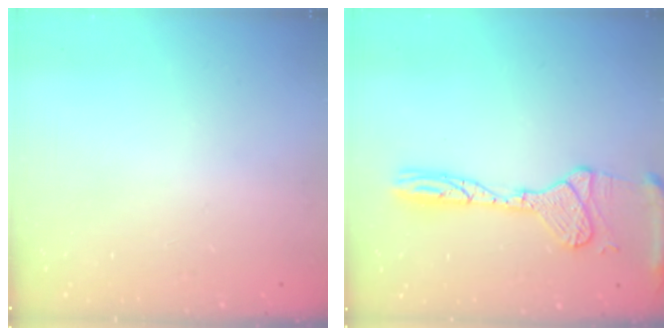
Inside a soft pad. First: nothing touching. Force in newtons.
{"total": 15.3, "press": 15.1, "slide": 2.2}